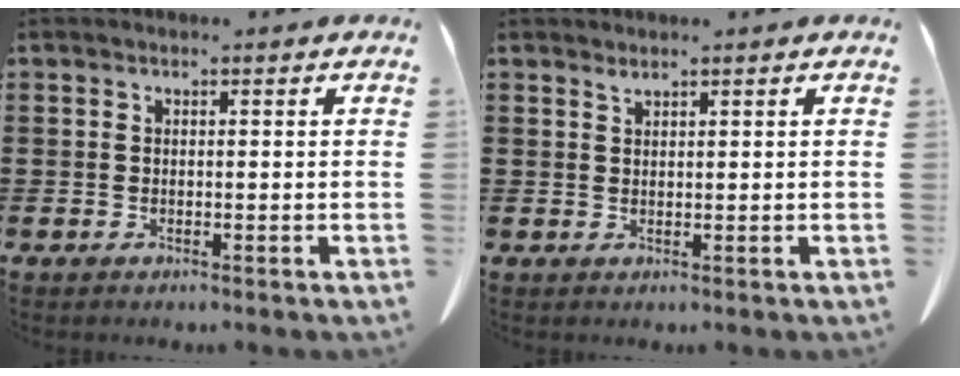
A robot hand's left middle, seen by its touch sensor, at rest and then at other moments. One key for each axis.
{"total": 1.0, "fx": 0.9, "fy": -0.1, "fz": 0.3, "tx": -0.009, "ty": -0.005, "tz": 0.020}